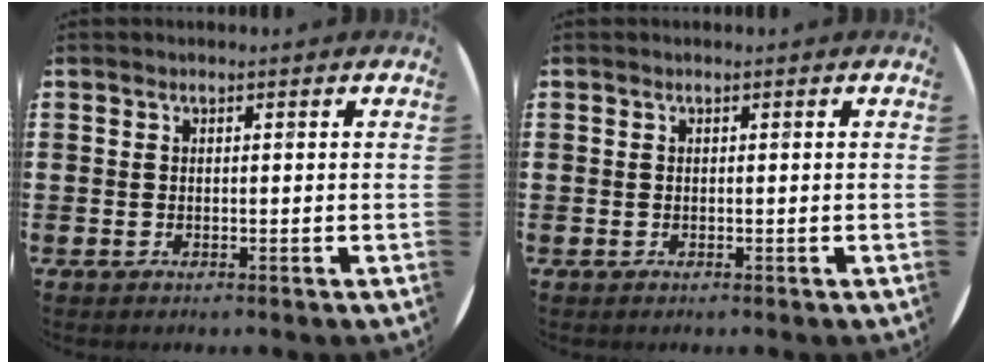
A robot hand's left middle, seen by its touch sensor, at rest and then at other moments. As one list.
[{"total": 0.0}]